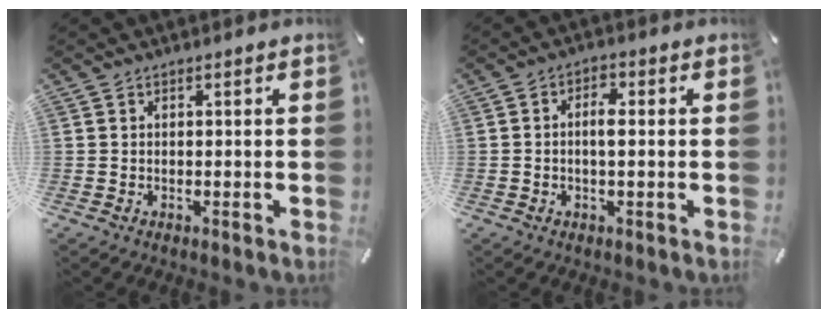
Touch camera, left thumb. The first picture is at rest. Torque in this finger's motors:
{"motor_torque": [-0.16, -0.07, 0.03, 0.04, 0.06]}